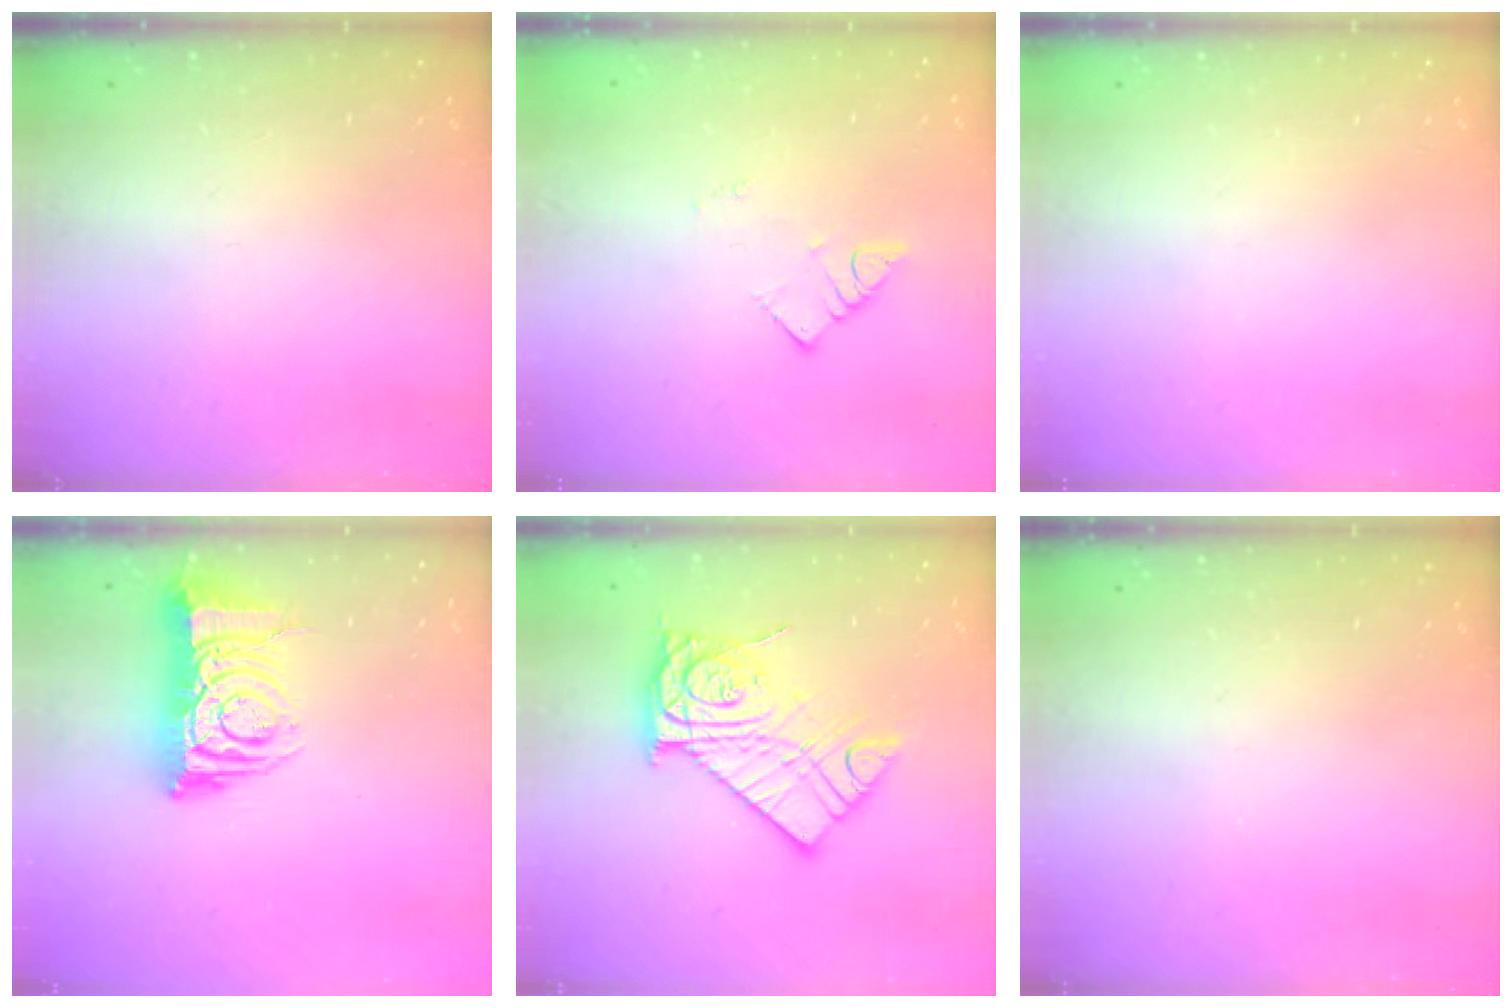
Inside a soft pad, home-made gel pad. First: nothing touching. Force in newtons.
{"total": 2.6, "press": 2.6, "slide": 0.1}
{"total": 0.0}
{"total": 10.2, "press": 10.1, "slide": 1.3}
{"total": 14.9, "press": 14.8, "slide": 1.1}
{"total": 0.0}